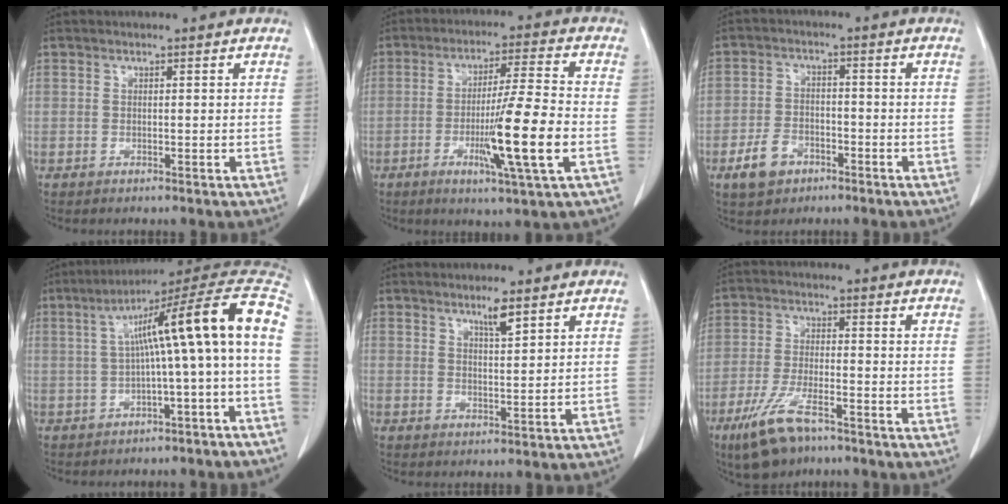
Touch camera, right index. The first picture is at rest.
{"total": 12.4, "force": [-3.3, -0.7, 11.9], "torque": [-0.206, -0.016, -0.061]}
{"total": 5.8, "force": [-3.3, 3.7, 2.9], "torque": [-0.064, 0.005, -0.055]}
{"total": 15.3, "force": [-0.2, -0.3, 15.3], "torque": [-0.218, 0.052, -0.007]}
{"total": 3.0, "force": [2.1, 0.2, 2.2], "torque": [-0.041, -0.003, 0.038]}
{"total": 9.1, "force": [-6.2, 2.7, 6.1], "torque": [-0.130, -0.015, -0.108]}